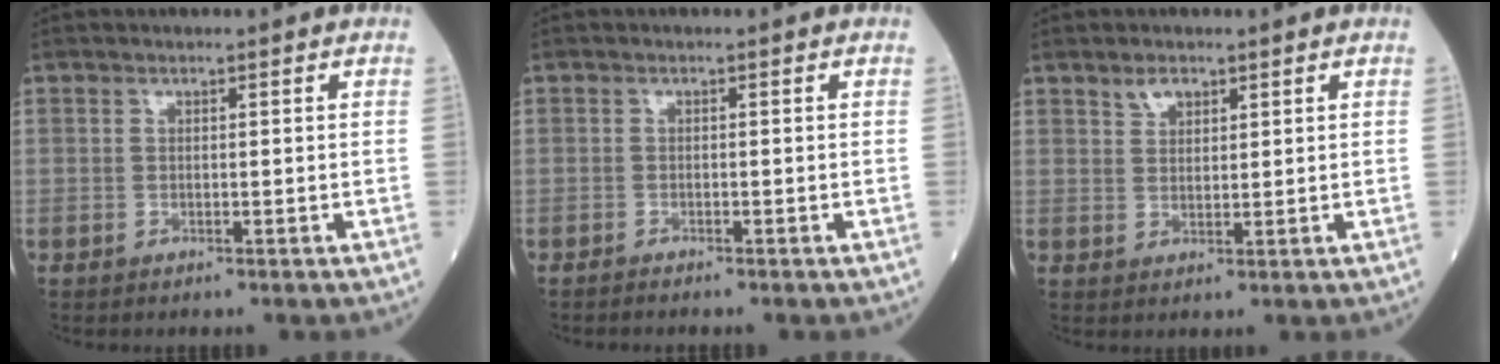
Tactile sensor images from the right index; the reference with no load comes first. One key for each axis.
{"total": 1.4, "fx": -1.2, "fy": -0.2, "fz": 0.6, "tx": -0.011, "ty": 0.001, "tz": -0.016}
{"total": 2.4, "fx": 1.7, "fy": 1.2, "fz": 1.1, "tx": -0.022, "ty": 0.003, "tz": 0.035}